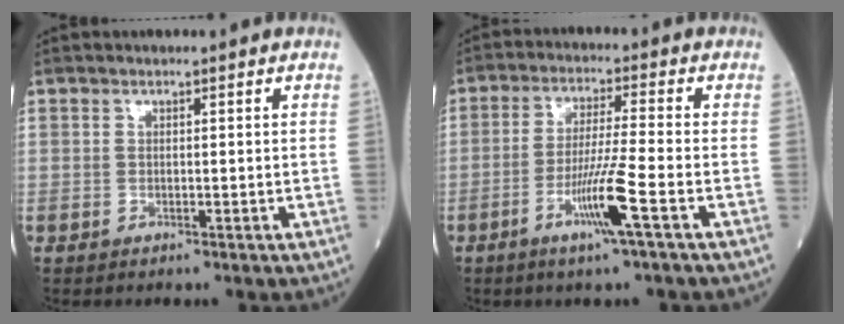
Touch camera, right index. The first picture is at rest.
{"total": 8.1, "force": [-3.5, -1.1, 7.2], "torque": [-0.140, -0.014, -0.069]}